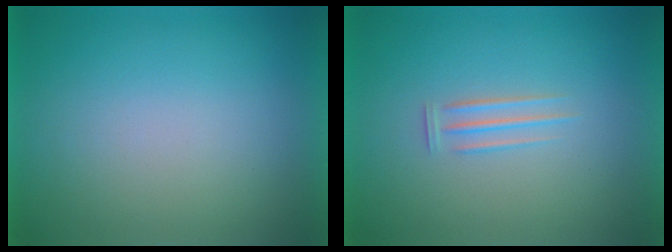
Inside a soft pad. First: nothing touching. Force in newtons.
{"total": 1.6}